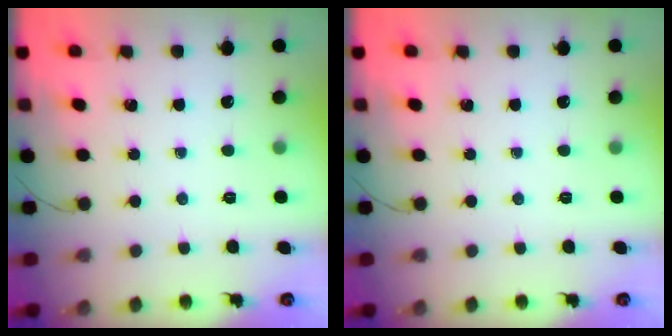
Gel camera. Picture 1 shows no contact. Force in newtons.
{"total": 0.0}